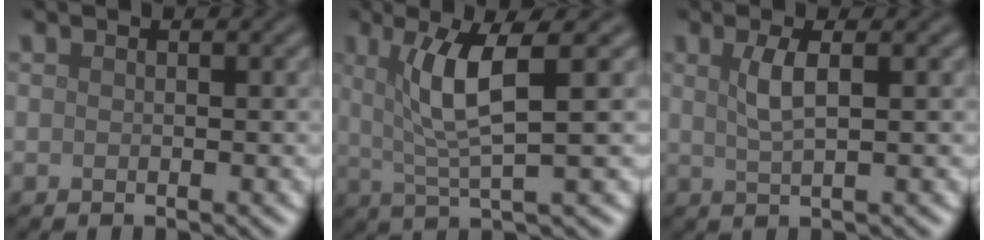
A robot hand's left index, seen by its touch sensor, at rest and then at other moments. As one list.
[{"total": 5.4, "force": [1.6, 0.9, 5.1], "torque": [-0.094, 0.003, 0.034]}, {"total": 2.6, "force": [0.8, 0.7, 2.4], "torque": [-0.043, 0.000, 0.013]}]